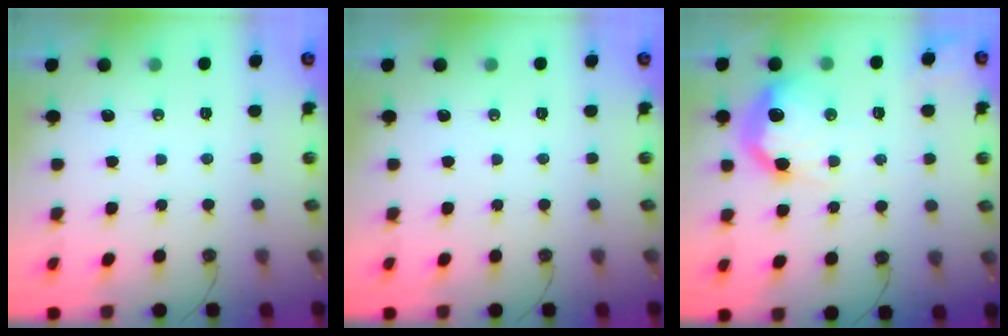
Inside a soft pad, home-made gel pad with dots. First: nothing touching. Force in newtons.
{"total": 0.0}
{"total": 18.2, "press": 18.1, "slide": 1.6}